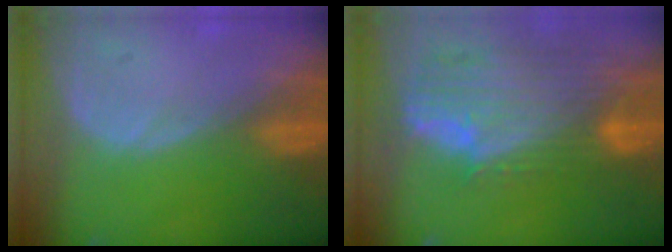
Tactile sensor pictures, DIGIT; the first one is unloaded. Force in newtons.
{"total": 11.8, "press": 10.0, "slide": 6.2}